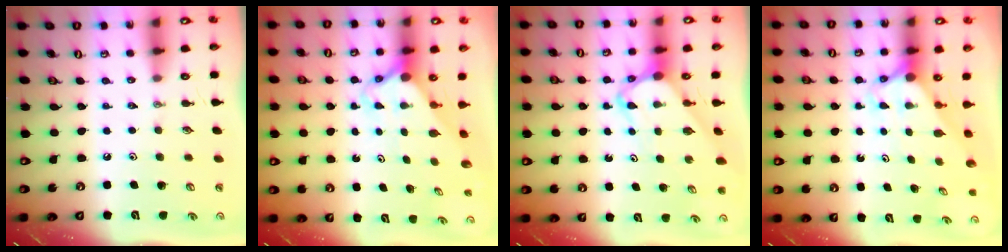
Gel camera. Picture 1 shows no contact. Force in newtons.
{"total": 3.0, "press": 3.0, "slide": 0.2}
{"total": 4.3, "press": 4.3, "slide": 0.5}
{"total": 2.6, "press": 2.6, "slide": 0.0}